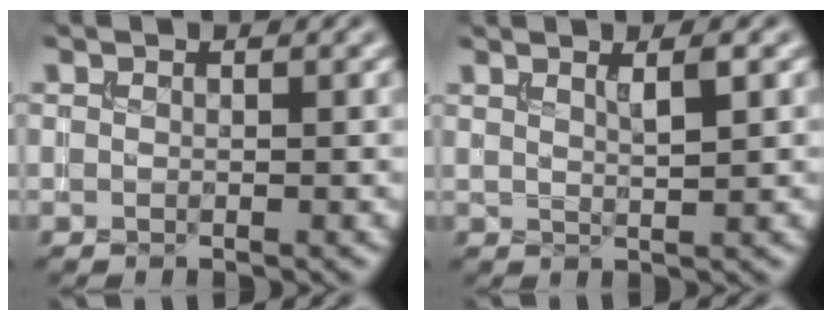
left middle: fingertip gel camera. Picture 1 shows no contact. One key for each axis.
{"total": 2.0, "fx": 1.1, "fy": 0.4, "fz": 1.7, "tx": -0.022, "ty": 0.002, "tz": 0.016}